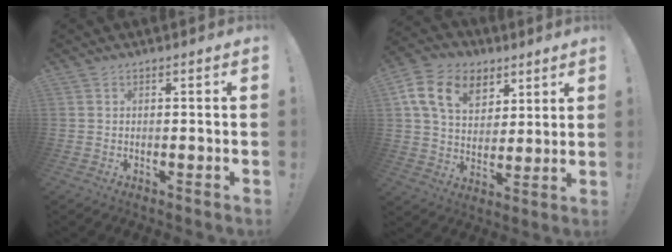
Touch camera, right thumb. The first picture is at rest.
{"total": 16.0, "force": [7.7, 11.1, 8.6], "torque": [-0.143, -0.029, 0.147]}